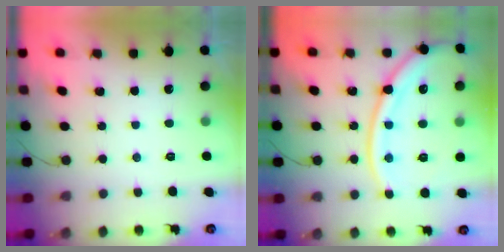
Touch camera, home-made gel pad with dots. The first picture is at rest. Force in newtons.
{"total": 16.7, "press": 16.6, "slide": 1.8}